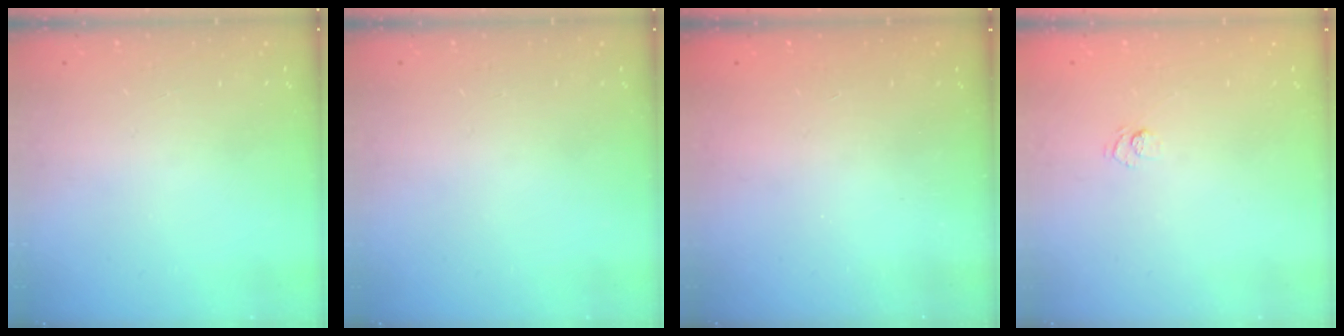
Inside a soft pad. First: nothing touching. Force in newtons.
{"total": 0.0}
{"total": 2.3, "press": 2.2, "slide": 0.7}
{"total": 4.5, "press": 4.3, "slide": 1.2}